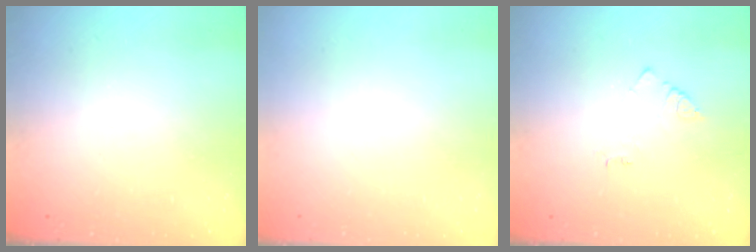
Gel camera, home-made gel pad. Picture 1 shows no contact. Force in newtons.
{"total": 1.5, "press": 1.5, "slide": 0.1}
{"total": 2.7, "press": 2.7, "slide": 0.4}